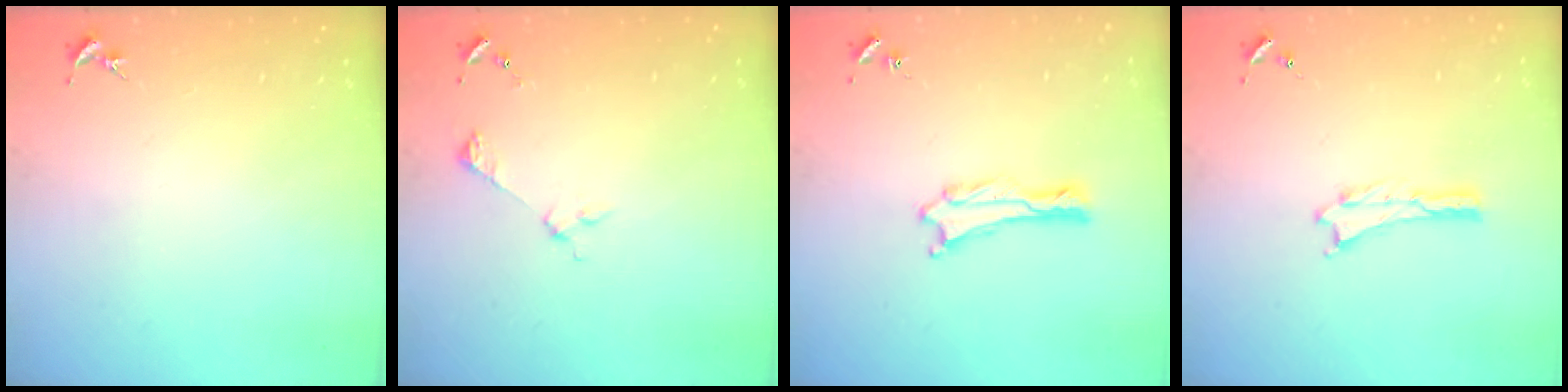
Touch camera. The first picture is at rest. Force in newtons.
{"total": 2.5, "press": 2.5, "slide": 0.2}
{"total": 0.6, "press": 0.5, "slide": 0.1}
{"total": 0.0}